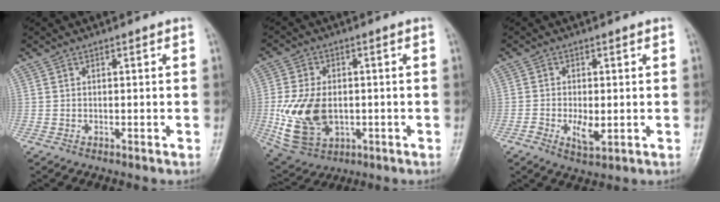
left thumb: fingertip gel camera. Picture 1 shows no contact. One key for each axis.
{"total": 13.3, "fx": -1.4, "fy": 9.0, "fz": 9.8, "tx": -0.177, "ty": -0.008, "tz": -0.012}
{"total": 4.2, "fx": -0.9, "fy": 2.0, "fz": 3.5, "tx": -0.061, "ty": -0.007, "tz": -0.014}